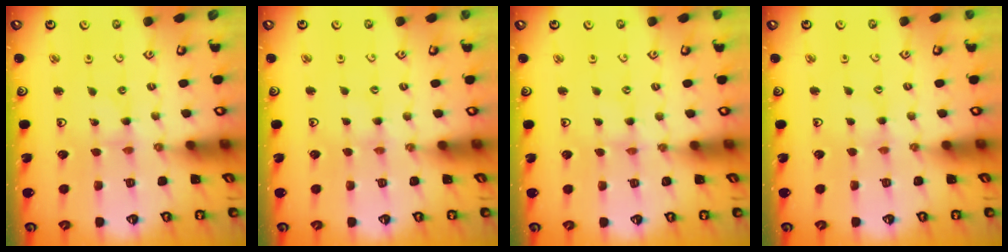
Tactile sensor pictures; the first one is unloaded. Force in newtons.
{"total": 1.5, "press": 1.5, "slide": 0.2}
{"total": 0.0}
{"total": 0.0}